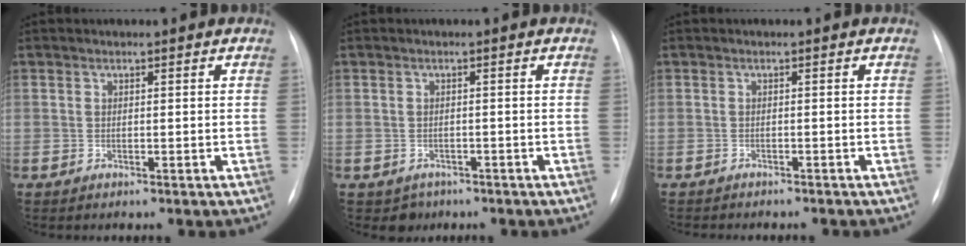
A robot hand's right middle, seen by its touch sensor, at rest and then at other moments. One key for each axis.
{"total": 2.3, "fx": -1.4, "fy": 1.8, "fz": 0.0, "tx": -0.002, "ty": 0.007, "tz": -0.016}
{"total": 5.9, "fx": -5.2, "fy": 1.5, "fz": 2.3, "tx": -0.025, "ty": -0.002, "tz": -0.061}